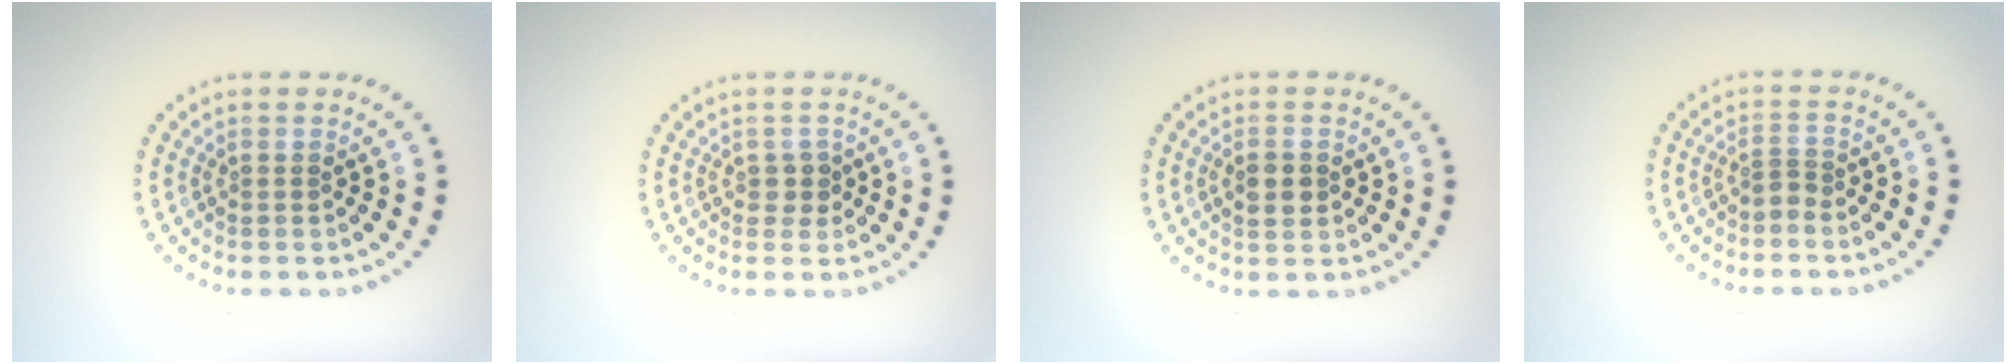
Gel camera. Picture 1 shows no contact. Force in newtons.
{"total": 1.1, "press": 1.0, "slide": 0.5}
{"total": 2.0, "press": 2.0, "slide": 0.1}
{"total": 1.0, "press": 0.6, "slide": 0.8}